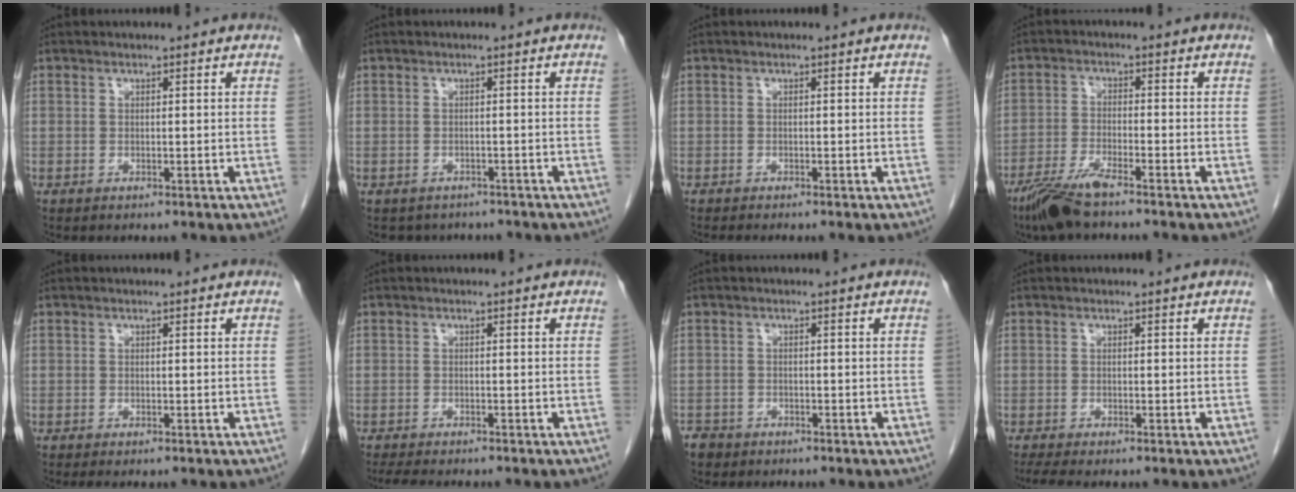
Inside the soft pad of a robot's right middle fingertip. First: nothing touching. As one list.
[{"total": 4.8, "force": [-4.1, 2.4, 0.3], "torque": [0.002, 0.005, -0.048]}, {"total": 1.6, "force": [-1.4, -0.2, 0.8], "torque": [-0.009, 0.000, -0.020]}, {"total": 6.5, "force": [-5.0, 0.6, 4.1], "torque": [-0.093, -0.018, -0.098]}, {"total": 1.1, "force": [-0.9, 0.1, 0.6], "torque": [-0.009, -0.005, -0.012]}, {"total": 6.3, "force": [-5.3, 1.2, 3.1], "torque": [-0.044, -0.011, -0.077]}, {"total": 2.3, "force": [-1.9, 1.4, 0.1], "torque": [-0.009, 0.003, -0.035]}, {"total": 2.3, "force": [-1.9, 0.0, 1.3], "torque": [-0.028, -0.007, -0.035]}]